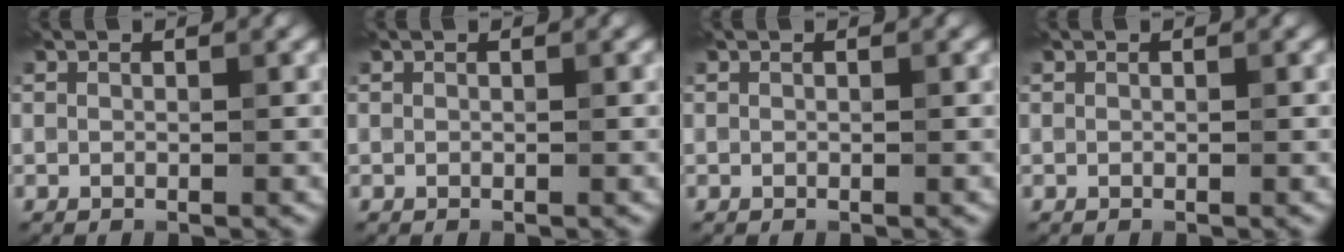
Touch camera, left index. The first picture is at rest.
{"total": 0.0}
{"total": 0.0}
{"total": 0.0}